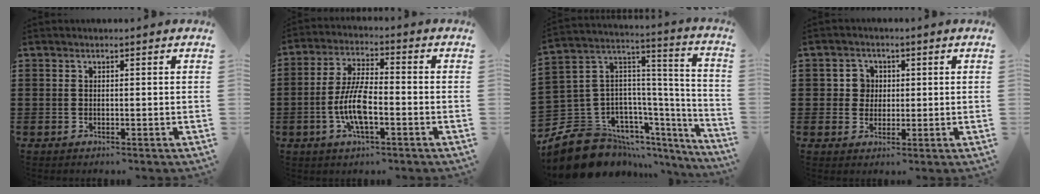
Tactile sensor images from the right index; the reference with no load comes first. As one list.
[{"total": 8.1, "force": [-2.2, 2.6, 7.3], "torque": [-0.163, -0.009, -0.048]}, {"total": 13.2, "force": [-9.6, 7.8, 4.5], "torque": [-0.122, 0.007, -0.172]}, {"total": 3.2, "force": [0.3, 3.0, 1.2], "torque": [-0.036, 0.009, 0.004]}]